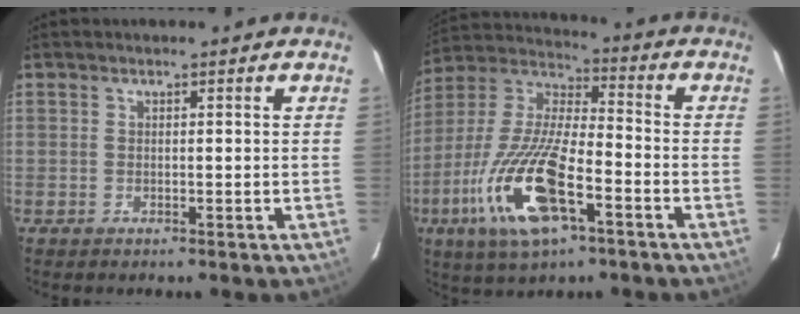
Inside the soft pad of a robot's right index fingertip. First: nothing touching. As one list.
[{"total": 20.0, "force": [-8.8, 6.6, 16.8], "torque": [-0.354, -0.029, -0.172]}]